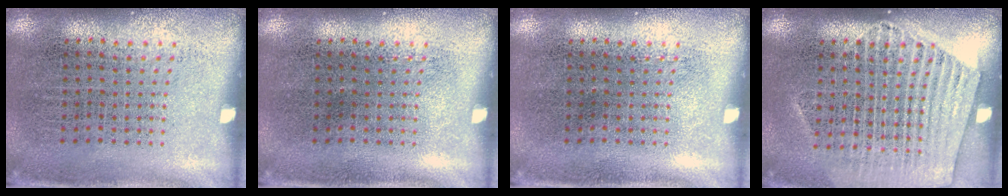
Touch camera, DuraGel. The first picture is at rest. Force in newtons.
{"total": 0.0}
{"total": 0.0}
{"total": 1.6, "press": 1.4, "slide": 0.6}